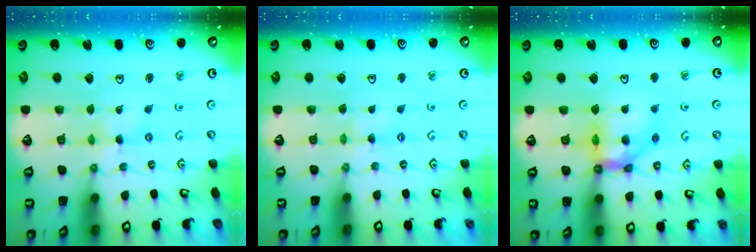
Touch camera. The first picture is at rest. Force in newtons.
{"total": 0.9, "press": 0.8, "slide": 0.2}
{"total": 11.7, "press": 11.6, "slide": 1.7}